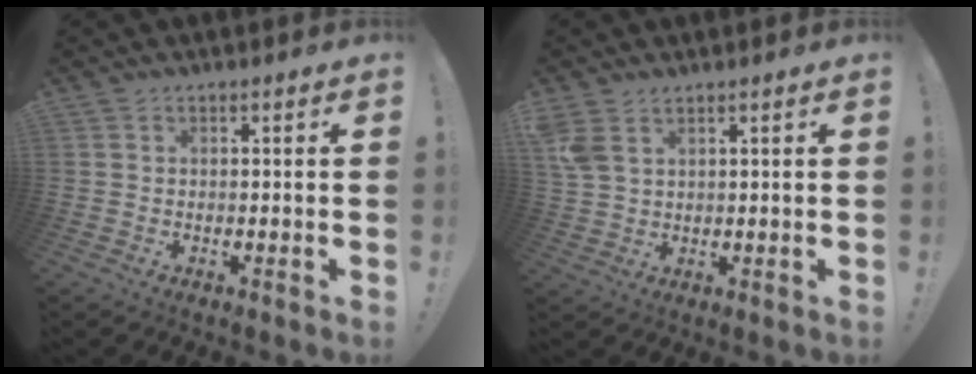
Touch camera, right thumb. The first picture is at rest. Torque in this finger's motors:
{"motor_torque": [0.23, 0.14, 0.85, 0.39, 0.03]}